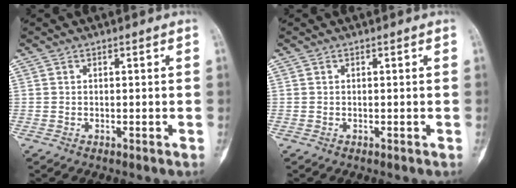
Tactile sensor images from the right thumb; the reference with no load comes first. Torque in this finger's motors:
{"motor_torque": [-0.08, 0.11, -0.09, 0.07, 0.00]}